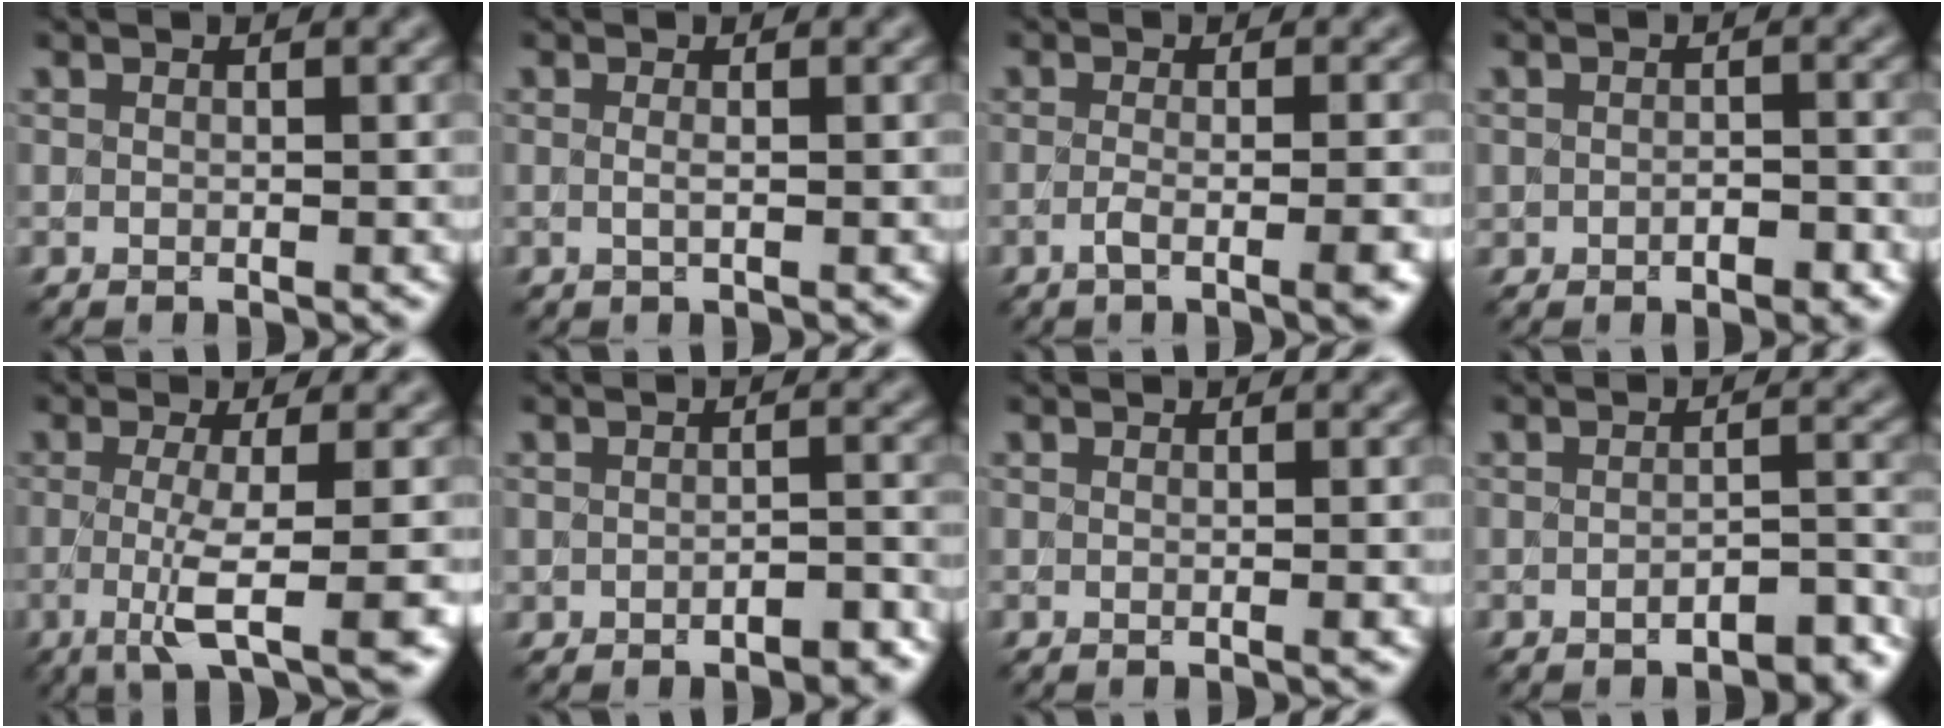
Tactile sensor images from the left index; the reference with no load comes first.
{"total": 0.9, "force": [0.1, 0.3, 0.9], "torque": [-0.017, -0.006, -0.006]}
{"total": 4.1, "force": [-1.5, 1.3, 3.6], "torque": [-0.050, -0.004, -0.033]}
{"total": 1.7, "force": [-0.8, 1.0, 1.2], "torque": [-0.022, 0.002, -0.012]}
{"total": 5.6, "force": [-1.1, 1.4, 5.3], "torque": [-0.092, -0.015, -0.022]}
{"total": 2.0, "force": [-1.3, 0.9, 1.2], "torque": [-0.021, 0.007, -0.018]}
{"total": 1.6, "force": [0.0, 0.6, 1.5], "torque": [-0.013, -0.002, -0.004]}
{"total": 3.4, "force": [-2.3, 1.1, 2.3], "torque": [-0.035, 0.003, -0.030]}